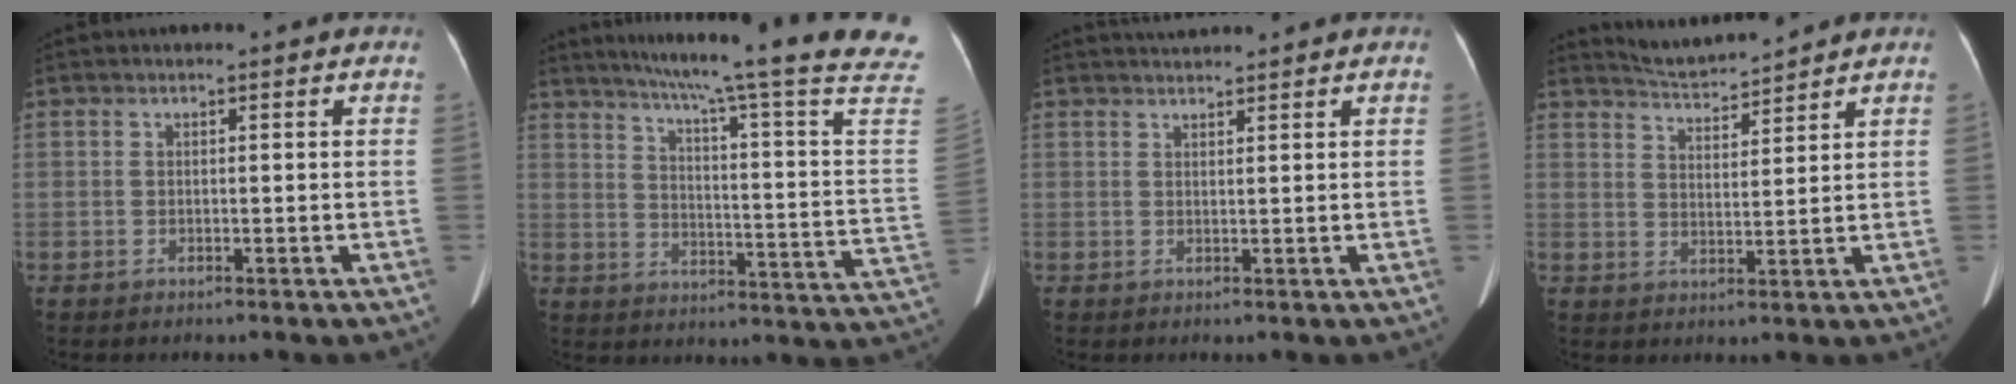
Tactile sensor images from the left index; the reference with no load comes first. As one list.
[{"total": 26.0, "force": [21.9, -2.3, 14.0], "torque": [-0.213, -0.082, 0.273]}, {"total": 2.1, "force": [2.1, -0.1, 0.3], "torque": [-0.004, 0.020, 0.039]}, {"total": 5.1, "force": [5.1, -0.1, 0.0], "torque": [-0.009, 0.009, 0.096]}]